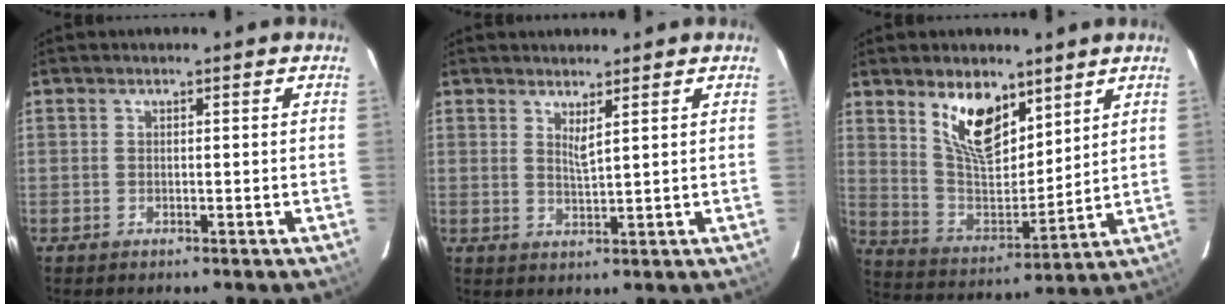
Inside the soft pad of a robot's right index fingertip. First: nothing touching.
{"total": 2.4, "force": [1.6, -0.2, 1.7], "torque": [-0.031, -0.006, 0.025]}
{"total": 13.2, "force": [8.1, 6.2, 8.5], "torque": [-0.152, -0.004, 0.160]}